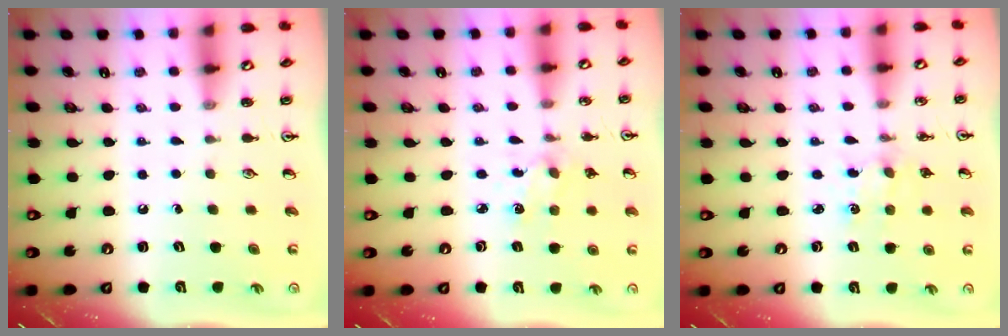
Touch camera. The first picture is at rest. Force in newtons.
{"total": 1.9, "press": 1.9, "slide": 0.4}
{"total": 2.8, "press": 2.8, "slide": 0.4}